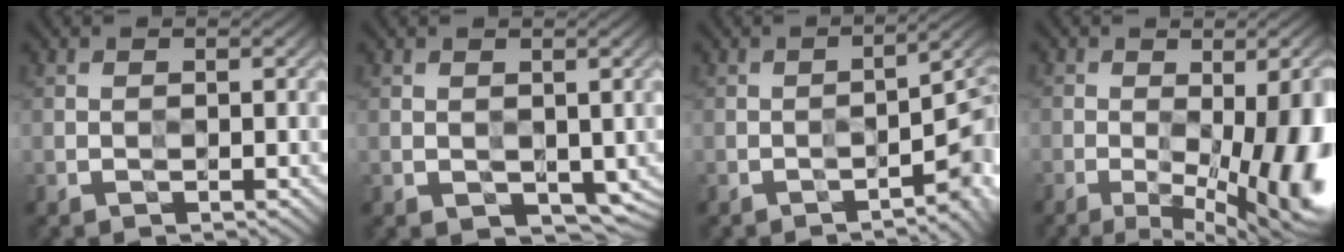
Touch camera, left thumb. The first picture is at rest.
{"total": 3.4, "force": [-0.2, 2.2, 2.5], "torque": [-0.043, -0.013, 0.001]}
{"total": 4.7, "force": [-1.8, 1.0, 4.2], "torque": [-0.058, 0.010, -0.026]}
{"total": 16.9, "force": [-4.5, 8.1, 14.2], "torque": [-0.188, -0.045, -0.039]}